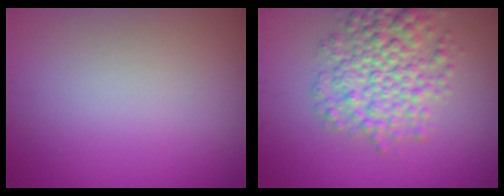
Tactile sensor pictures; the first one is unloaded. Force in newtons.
{"total": 6.0, "press": 6.0, "slide": 0.1}